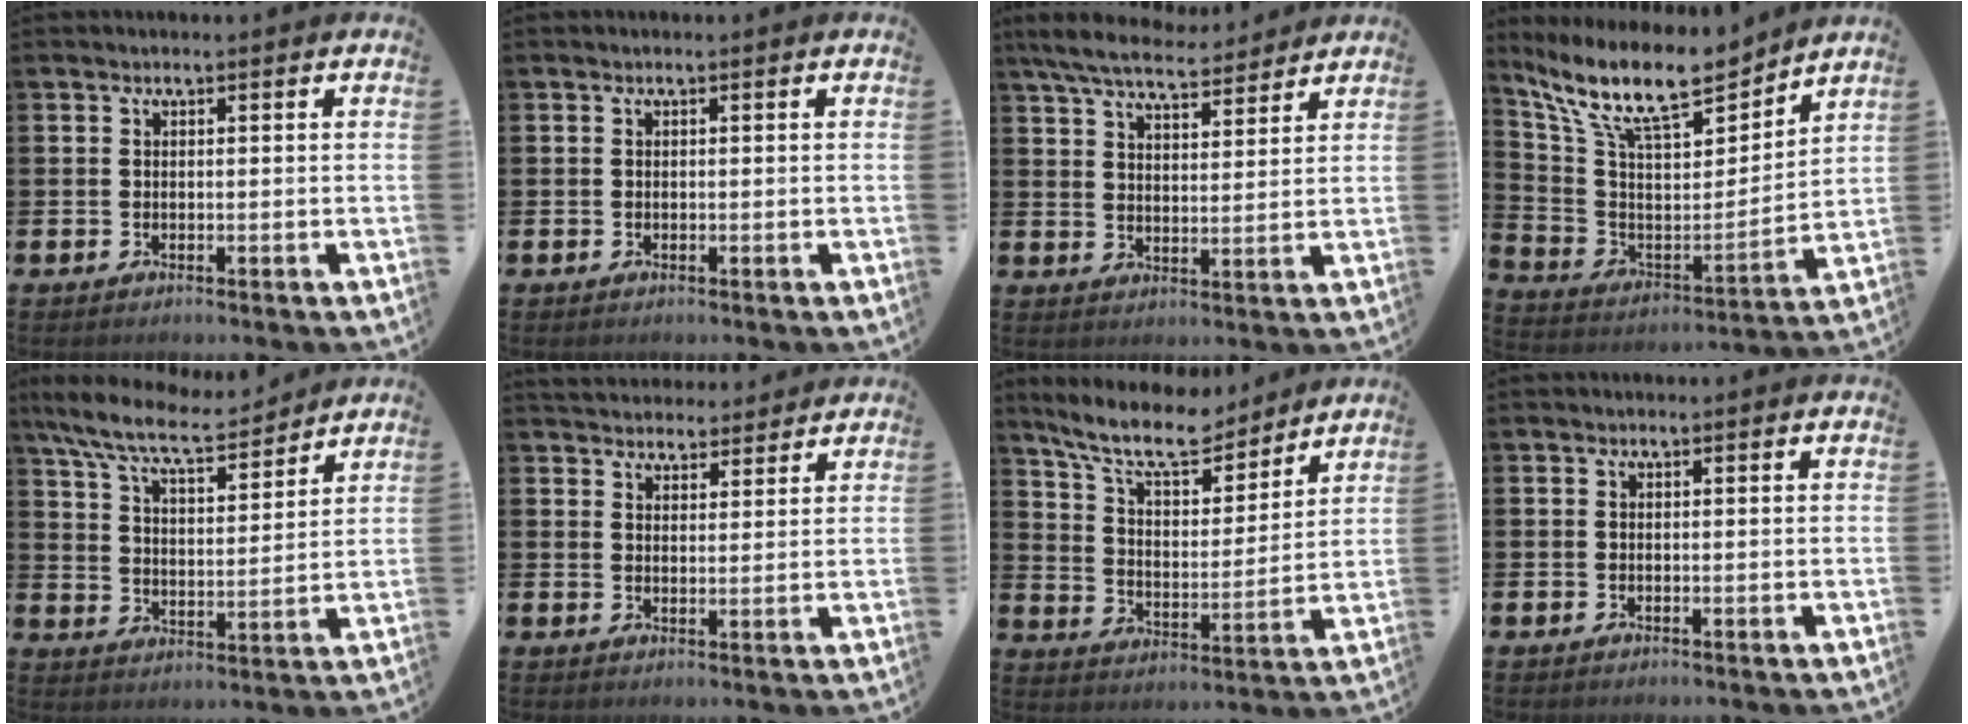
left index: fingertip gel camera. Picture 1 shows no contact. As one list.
[{"total": 0.0}, {"total": 7.1, "force": [6.5, 1.4, 2.2], "torque": [-0.058, -0.033, 0.115]}, {"total": 13.0, "force": [11.0, 3.2, 6.0], "torque": [-0.158, -0.069, 0.194]}, {"total": 8.8, "force": [8.0, 1.3, 3.5], "torque": [-0.102, -0.043, 0.141]}, {"total": 3.8, "force": [3.7, 1.0, -0.1], "torque": [0.004, -0.020, 0.066]}, {"total": 10.1, "force": [8.9, 2.7, 3.9], "torque": [-0.095, -0.055, 0.155]}, {"total": 0.0}]